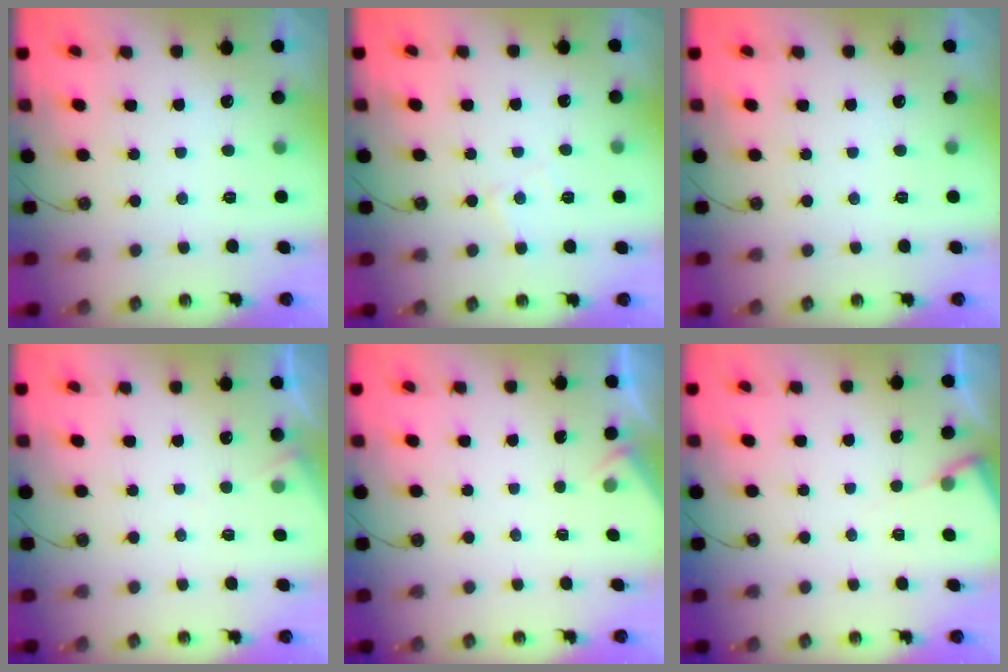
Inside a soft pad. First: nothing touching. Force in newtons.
{"total": 4.8, "press": 4.8, "slide": 0.7}
{"total": 0.0}
{"total": 3.5, "press": 3.5, "slide": 0.5}
{"total": 1.8, "press": 1.8, "slide": 0.4}
{"total": 4.7, "press": 4.6, "slide": 0.6}